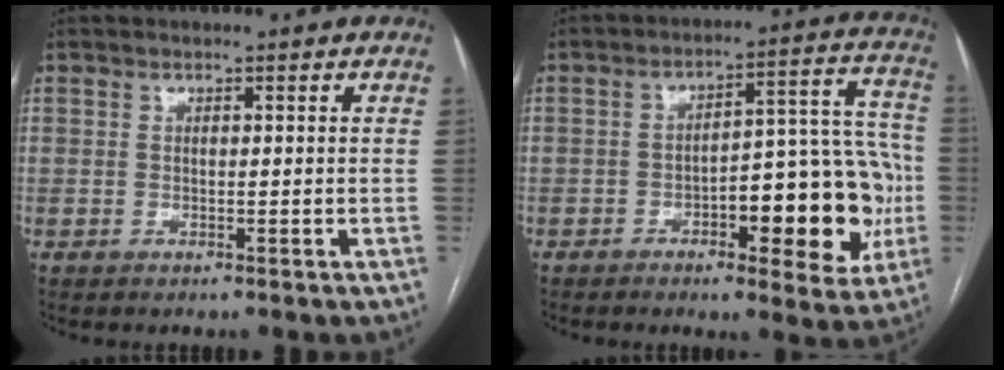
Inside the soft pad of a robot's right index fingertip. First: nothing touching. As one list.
[{"total": 16.4, "force": [-4.5, 5.4, 14.8], "torque": [-0.178, 0.035, -0.056]}]